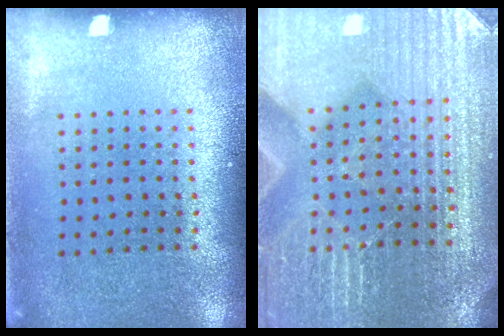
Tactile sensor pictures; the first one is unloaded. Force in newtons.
{"total": 4.9, "press": 4.6, "slide": 1.5}